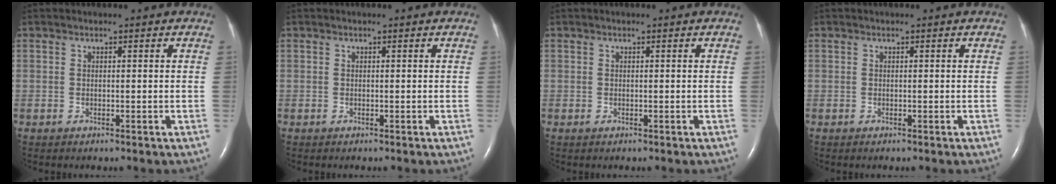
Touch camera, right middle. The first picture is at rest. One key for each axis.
{"total": 0.0}
{"total": 0.0}
{"total": 0.0}